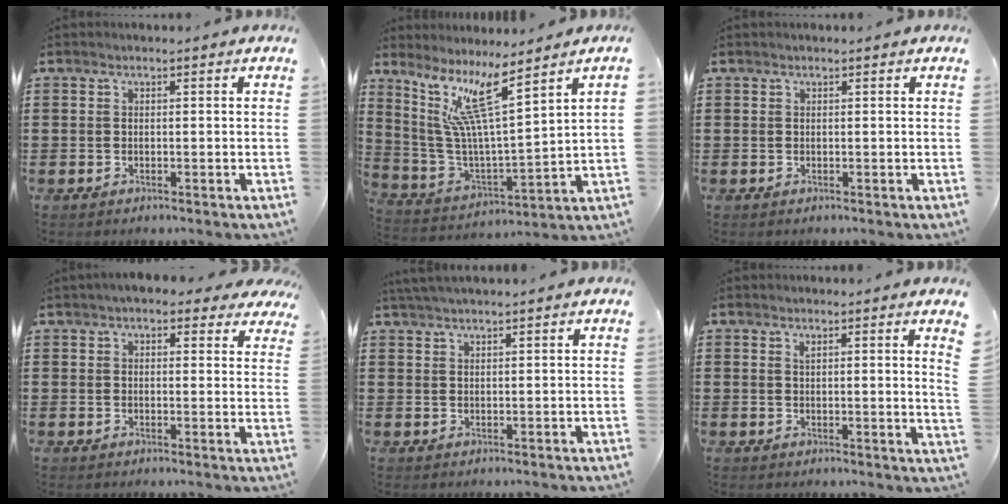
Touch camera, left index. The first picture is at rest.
{"total": 10.9, "force": [7.0, 0.1, 8.3], "torque": [-0.189, -0.049, 0.114]}
{"total": 0.0}
{"total": 4.2, "force": [3.6, 1.1, 1.8], "torque": [-0.048, 0.001, 0.065]}
{"total": 2.0, "force": [1.9, -0.2, 0.5], "torque": [-0.013, 0.003, 0.038]}
{"total": 2.2, "force": [1.6, -0.6, 1.4], "torque": [-0.023, -0.009, 0.026]}